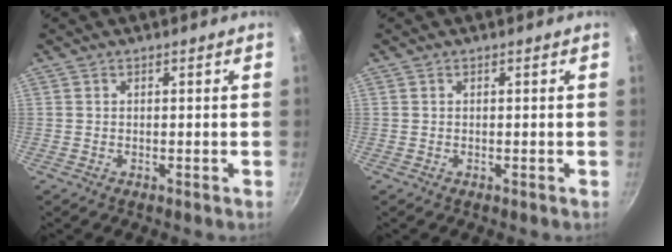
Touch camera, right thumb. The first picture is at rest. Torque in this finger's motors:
{"motor_torque": [-0.04, -0.04, 0.00, 0.00, 0.00]}